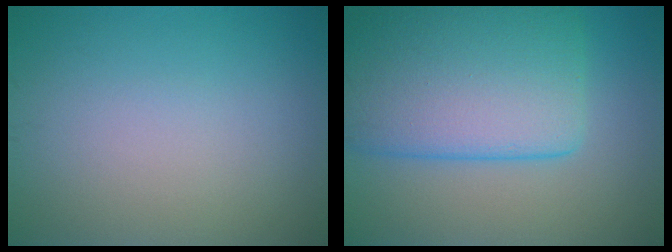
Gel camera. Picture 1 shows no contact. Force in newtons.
{"total": 10.9, "press": 10.9, "slide": 0.4}